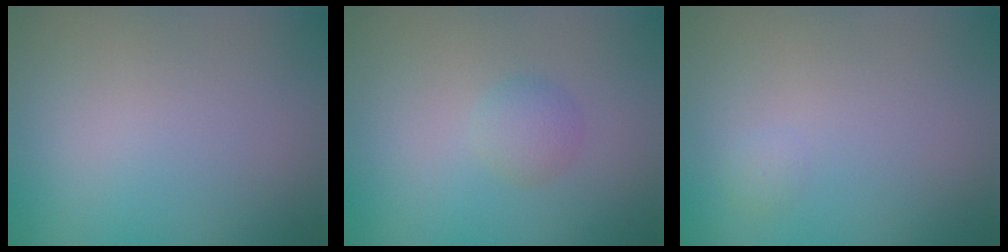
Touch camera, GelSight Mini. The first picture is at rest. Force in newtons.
{"total": 1.6, "press": 1.6, "slide": 0.1}
{"total": 0.7, "press": 0.7, "slide": 0.1}